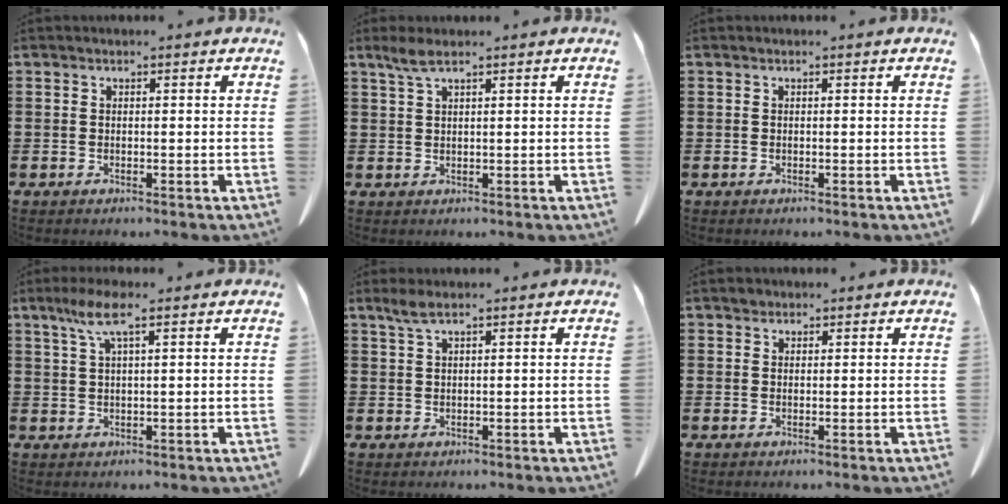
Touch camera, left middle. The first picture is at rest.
{"total": 2.5, "force": [1.6, 0.4, 1.9], "torque": [-0.041, 0.003, 0.028]}
{"total": 0.0}
{"total": 5.1, "force": [2.6, 0.6, 4.4], "torque": [-0.091, 0.004, 0.045]}
{"total": 2.1, "force": [1.4, 0.2, 1.5], "torque": [-0.033, 0.001, 0.025]}
{"total": 1.0, "force": [0.8, 0.6, 0.0], "torque": [-0.003, 0.004, 0.017]}